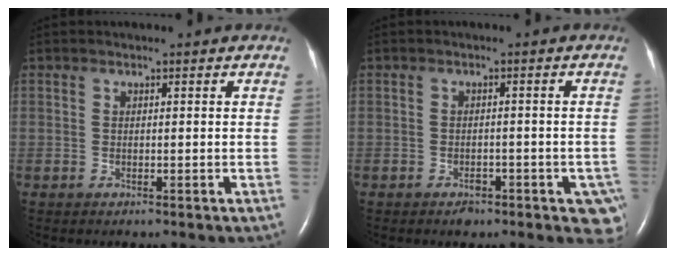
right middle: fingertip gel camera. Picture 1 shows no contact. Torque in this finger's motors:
{"motor_torque": [0.04, -0.07, 0.05, 0.01]}